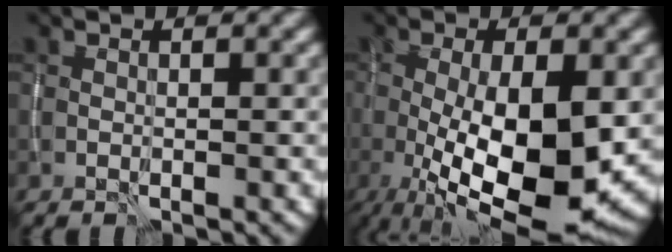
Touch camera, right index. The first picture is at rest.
{"total": 12.8, "force": [-2.6, 4.8, 11.6], "torque": [-0.195, -0.027, -0.037]}